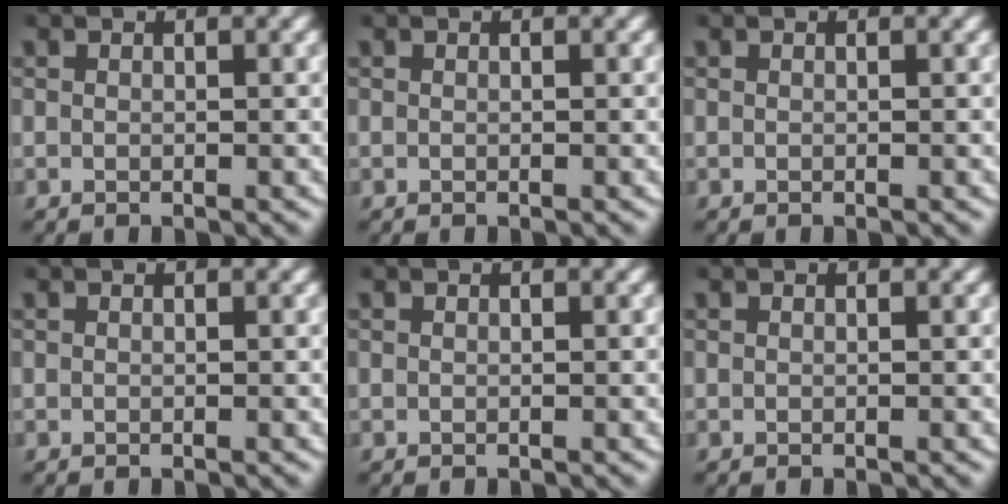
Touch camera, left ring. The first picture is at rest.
{"total": 0.0}
{"total": 0.0}
{"total": 0.0}
{"total": 0.0}
{"total": 0.0}